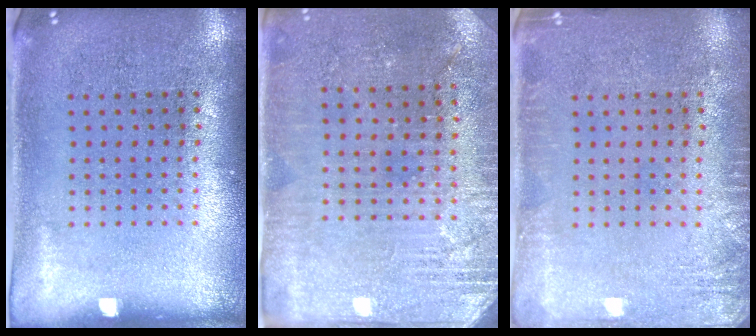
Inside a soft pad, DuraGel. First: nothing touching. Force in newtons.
{"total": 2.9, "press": 2.8, "slide": 0.6}
{"total": 2.1, "press": 2.1, "slide": 0.4}